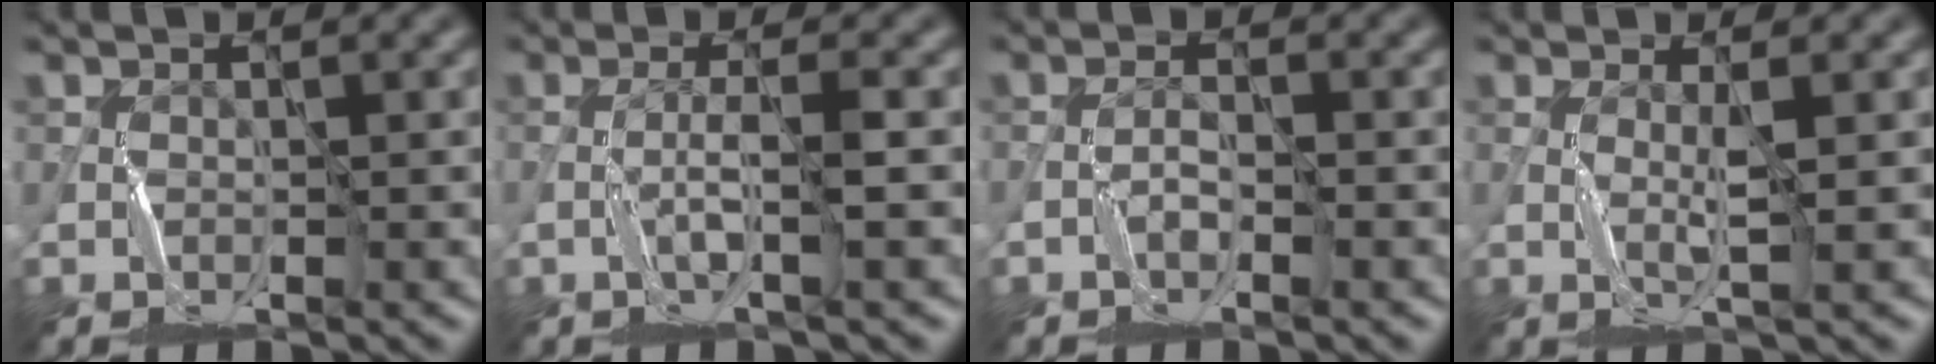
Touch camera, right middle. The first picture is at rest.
{"total": 1.8, "force": [-0.6, -0.8, 1.5], "torque": [-0.033, 0.007, -0.017]}
{"total": 0.8, "force": [-0.7, -0.5, -0.2], "torque": [-0.001, 0.003, -0.015]}
{"total": 1.3, "force": [0.4, -0.9, 0.8], "torque": [-0.026, -0.004, 0.010]}